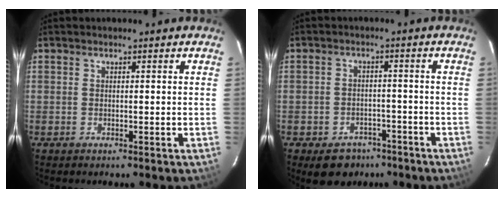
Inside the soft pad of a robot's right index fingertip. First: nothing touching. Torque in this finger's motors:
{"motor_torque": [0.49, -0.43, 0.19, 0.04]}